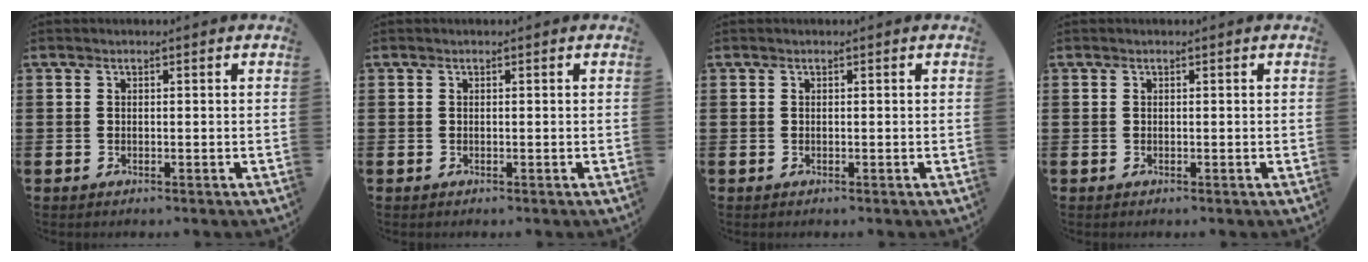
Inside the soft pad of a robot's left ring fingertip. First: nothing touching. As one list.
[{"total": 0.0}, {"total": 0.0}, {"total": 0.0}]